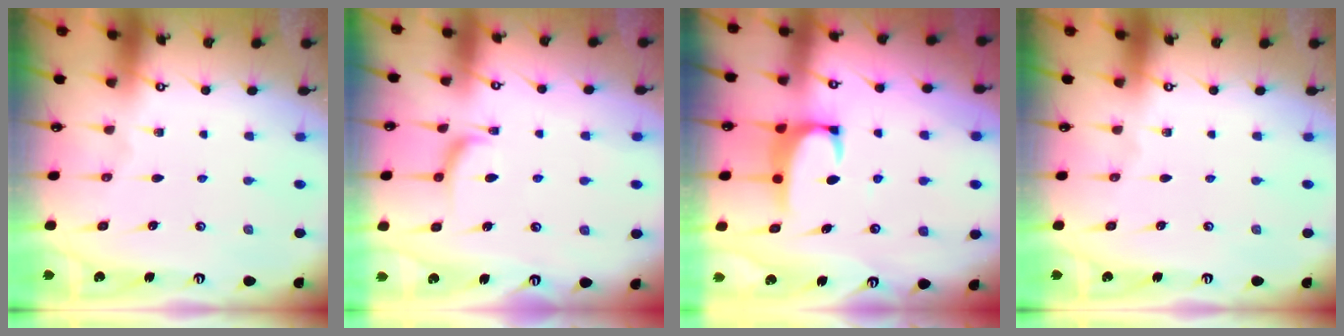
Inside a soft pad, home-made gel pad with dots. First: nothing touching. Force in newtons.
{"total": 2.9, "press": 2.8, "slide": 1.0}
{"total": 1.9, "press": 1.9, "slide": 0.3}
{"total": 0.0}